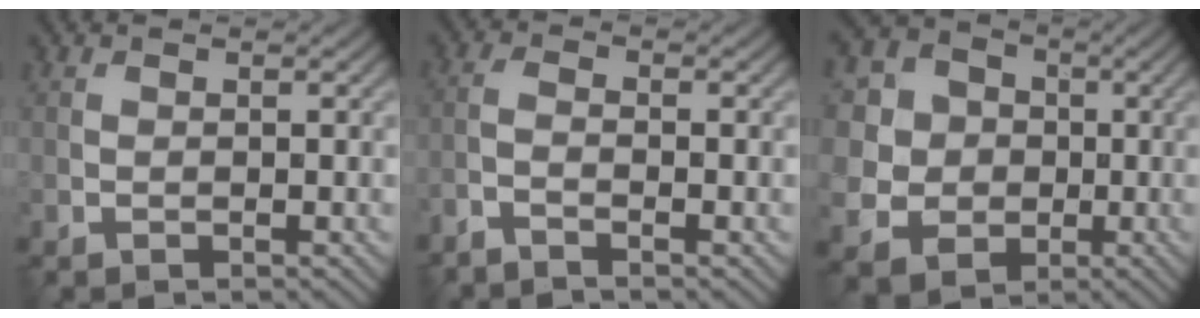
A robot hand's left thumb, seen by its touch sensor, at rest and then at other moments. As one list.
[{"total": 2.4, "force": [-1.9, 0.2, 1.4], "torque": [-0.033, -0.004, -0.051]}, {"total": 11.2, "force": [0.9, 10.4, 3.9], "torque": [-0.159, 0.008, 0.000]}]